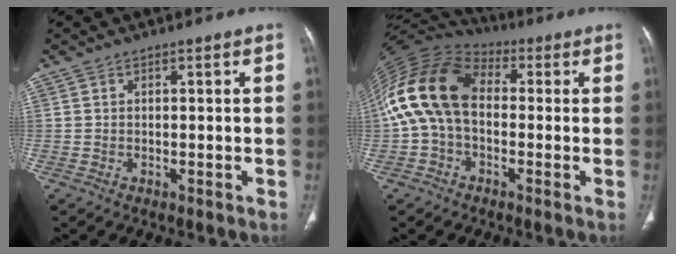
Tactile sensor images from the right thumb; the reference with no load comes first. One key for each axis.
{"total": 16.3, "fx": 0.3, "fy": 10.8, "fz": 12.2, "tx": -0.240, "ty": 0.042, "tz": -0.003}